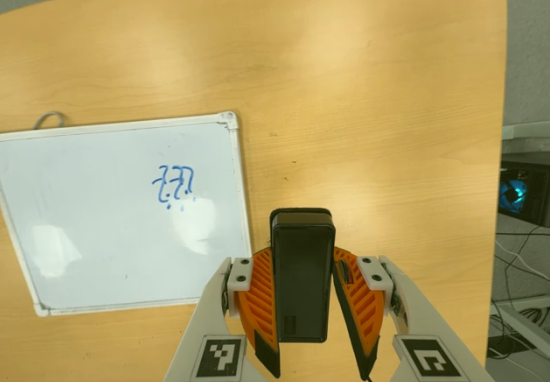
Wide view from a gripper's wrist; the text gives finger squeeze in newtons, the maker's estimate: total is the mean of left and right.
{"total": 5.5, "left": 4.2, "right": 6.8}